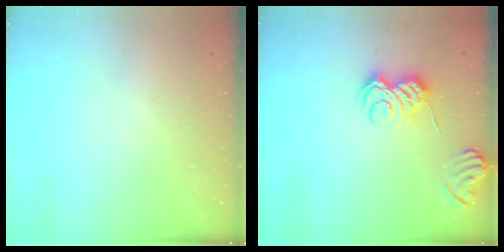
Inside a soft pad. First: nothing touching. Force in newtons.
{"total": 5.4, "press": 5.3, "slide": 1.0}